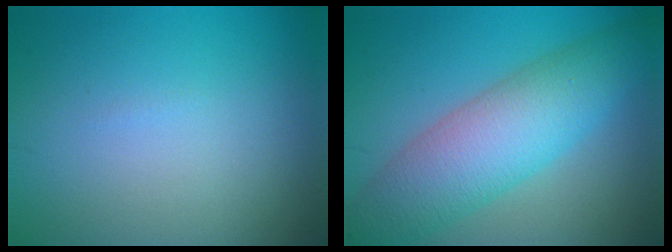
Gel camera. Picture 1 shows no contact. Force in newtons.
{"total": 7.8, "press": 7.8, "slide": 0.2}